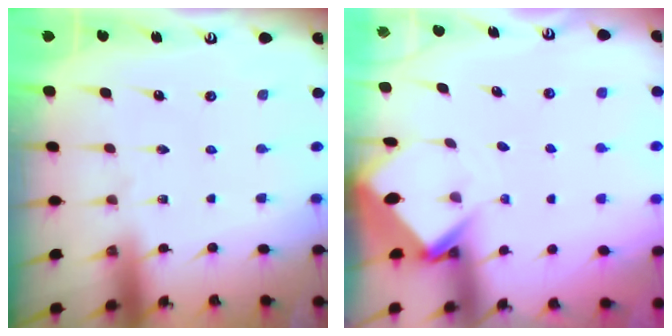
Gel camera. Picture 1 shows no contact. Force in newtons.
{"total": 3.6, "press": 3.6, "slide": 0.2}